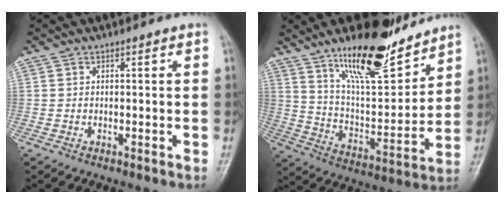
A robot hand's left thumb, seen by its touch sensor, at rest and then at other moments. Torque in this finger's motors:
{"motor_torque": [0.73, 0.21, 1.46, -1.31, 0.39]}